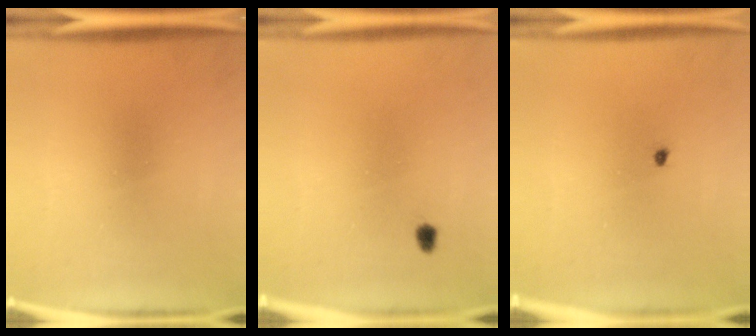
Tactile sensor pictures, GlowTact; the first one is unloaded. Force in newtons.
{"total": 1.5}
{"total": 0.6}